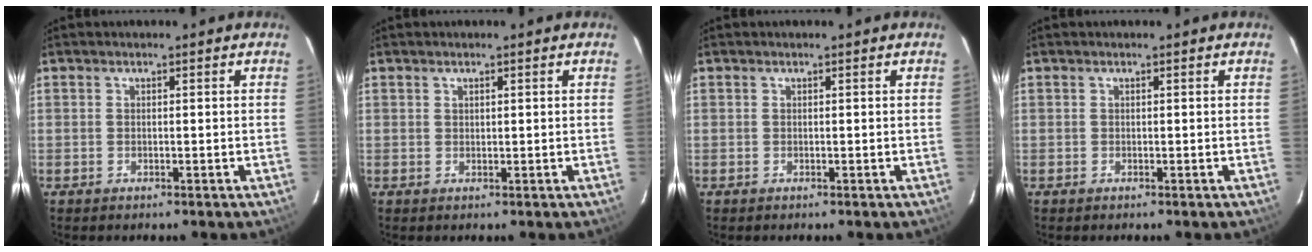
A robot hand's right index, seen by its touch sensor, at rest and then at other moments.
{"total": 0.6, "force": [0.4, 0.4, 0.3], "torque": [-0.004, 0.002, 0.009]}
{"total": 0.0}
{"total": 0.0}